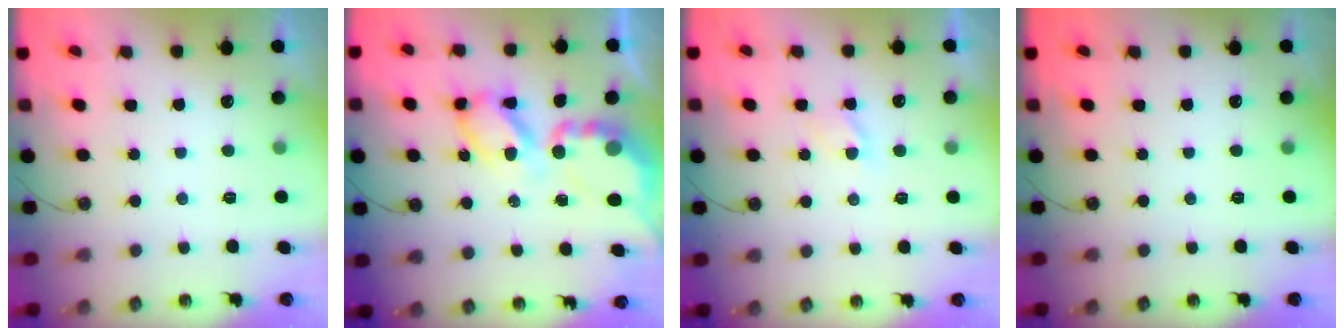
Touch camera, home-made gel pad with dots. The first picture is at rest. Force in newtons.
{"total": 13.0, "press": 12.9, "slide": 1.0}
{"total": 2.2, "press": 2.1, "slide": 0.4}
{"total": 0.0}